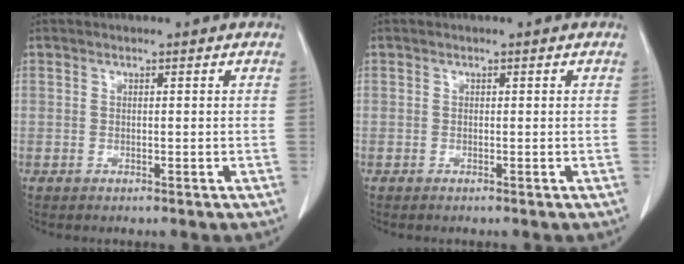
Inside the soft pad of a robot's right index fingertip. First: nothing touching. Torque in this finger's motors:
{"motor_torque": [-0.02, 0.01, -0.01, 0.01]}